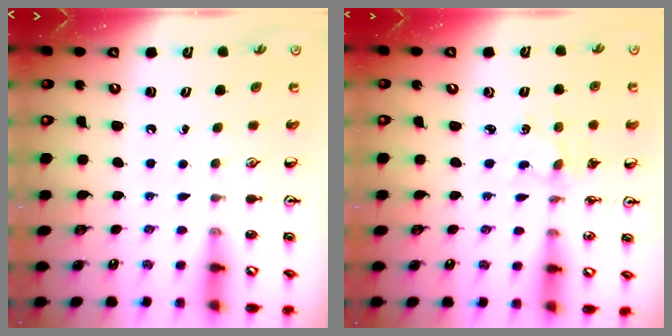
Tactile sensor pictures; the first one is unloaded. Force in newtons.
{"total": 2.7, "press": 2.6, "slide": 0.4}